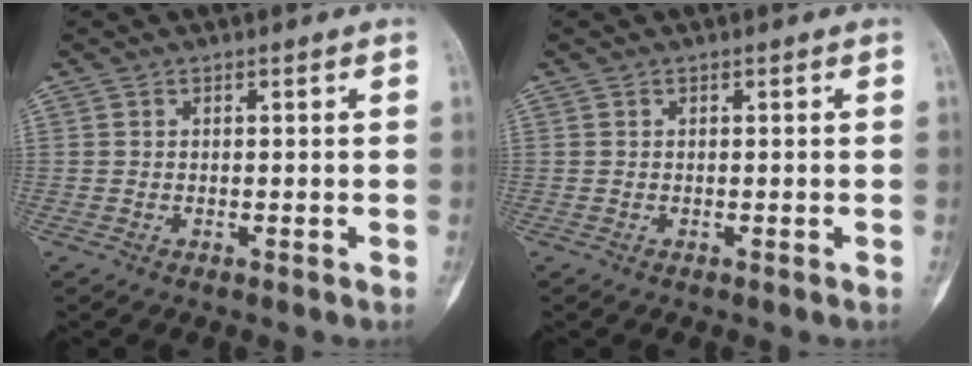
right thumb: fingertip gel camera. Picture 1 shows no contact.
{"total": 0.0}